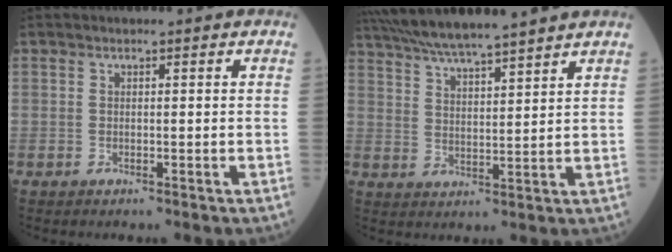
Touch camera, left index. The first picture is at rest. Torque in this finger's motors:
{"motor_torque": [0.94, -1.20, 0.28, 0.09]}